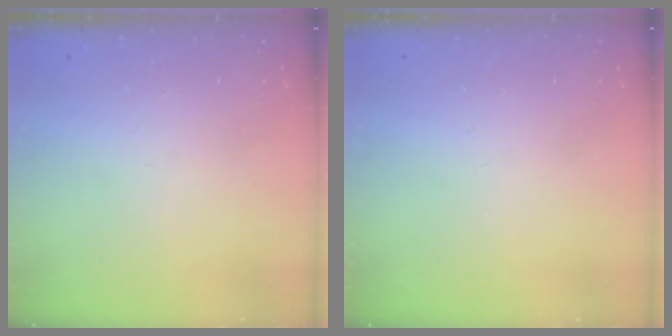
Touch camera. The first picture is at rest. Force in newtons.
{"total": 0.0}